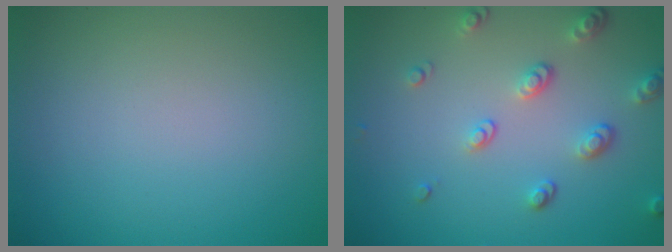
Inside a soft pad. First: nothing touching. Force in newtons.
{"total": 3.2, "press": 2.6, "slide": 2.0}